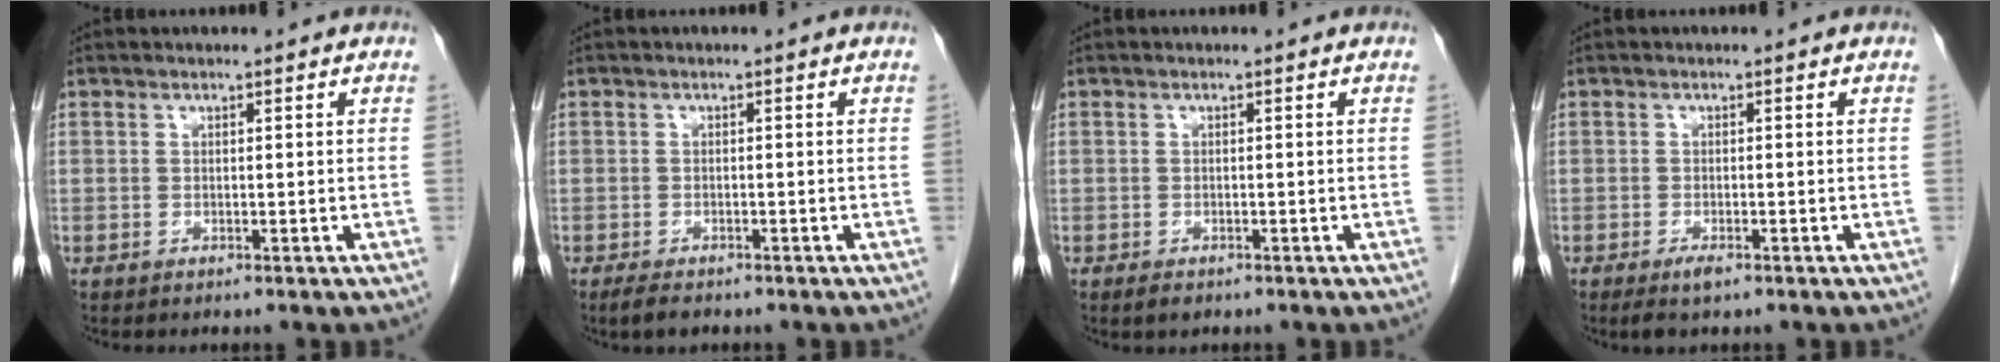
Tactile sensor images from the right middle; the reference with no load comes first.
{"total": 2.3, "force": [-1.8, 0.8, 1.3], "torque": [-0.027, -0.004, -0.027]}
{"total": 1.4, "force": [-0.9, 0.7, 0.8], "torque": [-0.016, -0.001, -0.010]}
{"total": 2.2, "force": [-1.4, 0.6, 1.6], "torque": [-0.032, -0.004, -0.022]}